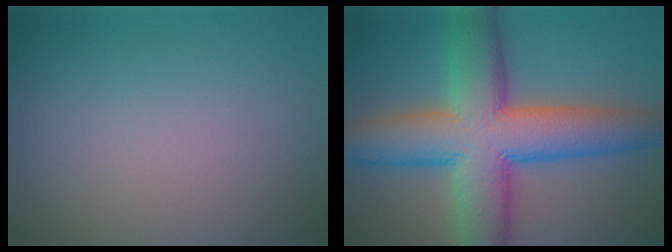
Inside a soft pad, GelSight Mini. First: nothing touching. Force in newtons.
{"total": 11.8, "press": 11.8, "slide": 0.3}